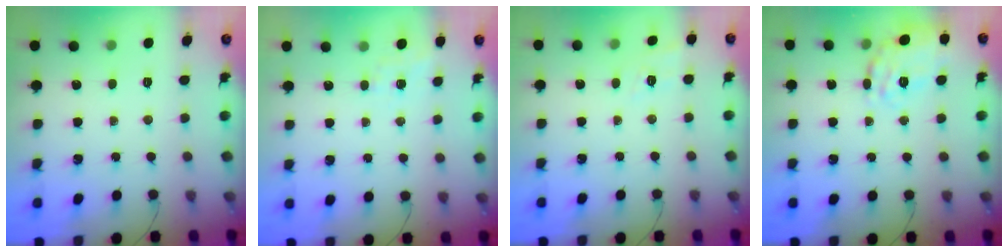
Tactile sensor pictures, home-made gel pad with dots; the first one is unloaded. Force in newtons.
{"total": 4.6, "press": 4.4, "slide": 1.5}
{"total": 9.4, "press": 9.1, "slide": 2.4}
{"total": 19.9, "press": 19.9, "slide": 1.6}